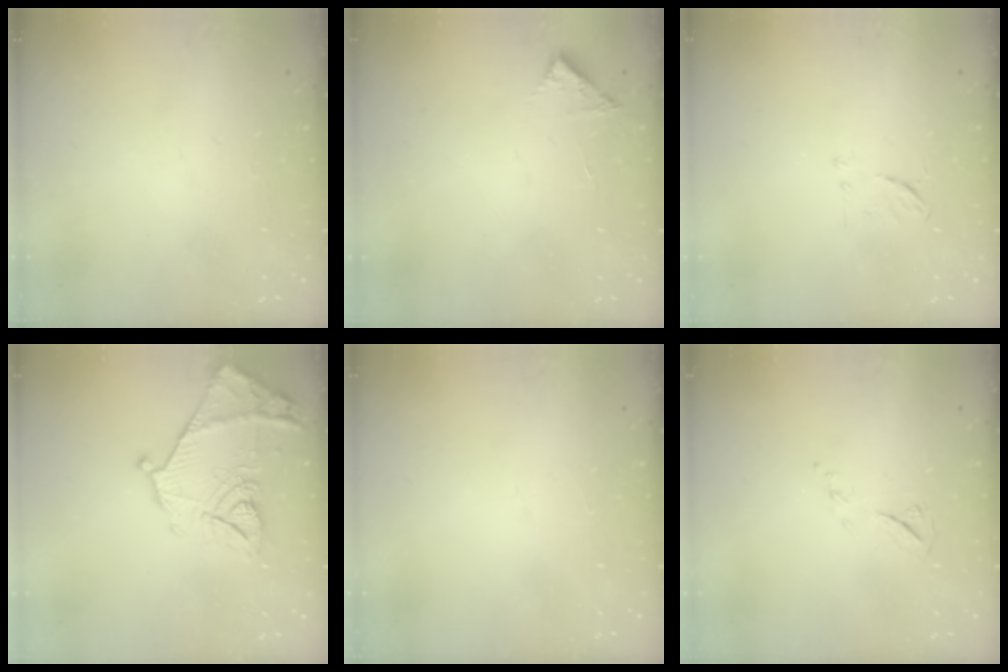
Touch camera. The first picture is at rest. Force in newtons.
{"total": 3.6, "press": 3.6, "slide": 0.1}
{"total": 5.3, "press": 5.2, "slide": 0.8}
{"total": 16.5, "press": 16.4, "slide": 1.4}
{"total": 1.5, "press": 1.5, "slide": 0.1}
{"total": 6.2, "press": 6.2, "slide": 0.7}